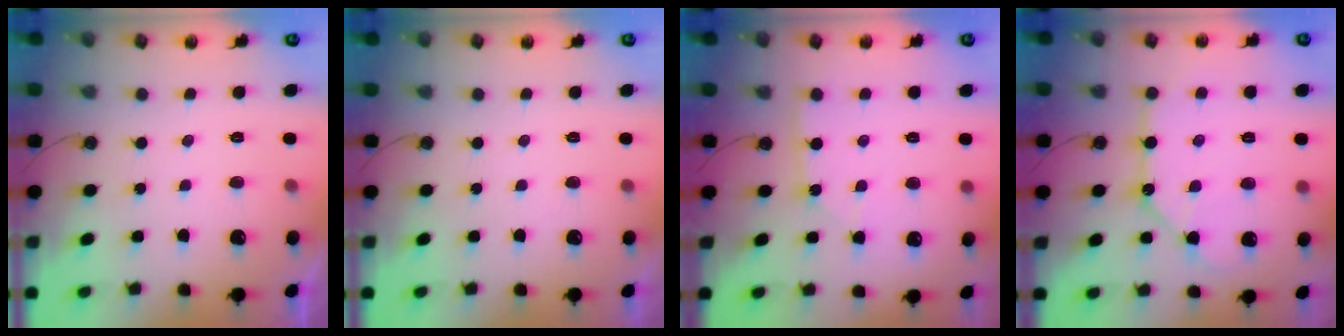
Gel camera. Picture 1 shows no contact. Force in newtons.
{"total": 0.0}
{"total": 2.5, "press": 2.5, "slide": 0.2}
{"total": 11.3, "press": 11.3, "slide": 1.0}